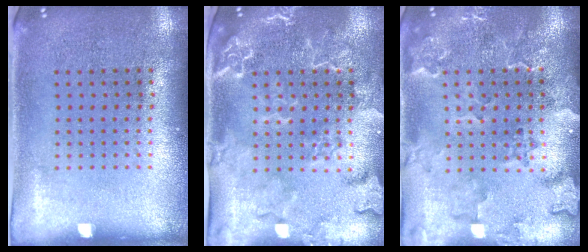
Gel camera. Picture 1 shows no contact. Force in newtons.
{"total": 2.6, "press": 2.4, "slide": 0.9}
{"total": 2.3, "press": 2.1, "slide": 0.8}